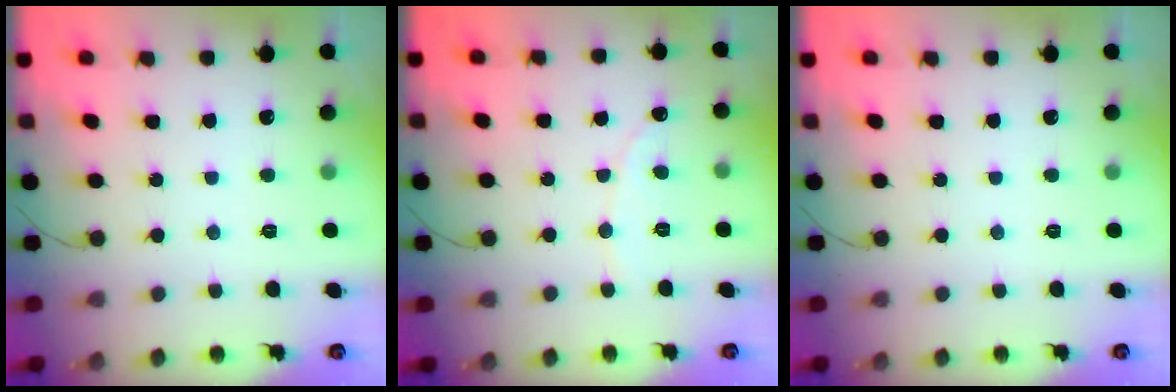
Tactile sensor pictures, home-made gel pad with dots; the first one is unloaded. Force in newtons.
{"total": 2.1, "press": 2.1, "slide": 0.1}
{"total": 0.0}